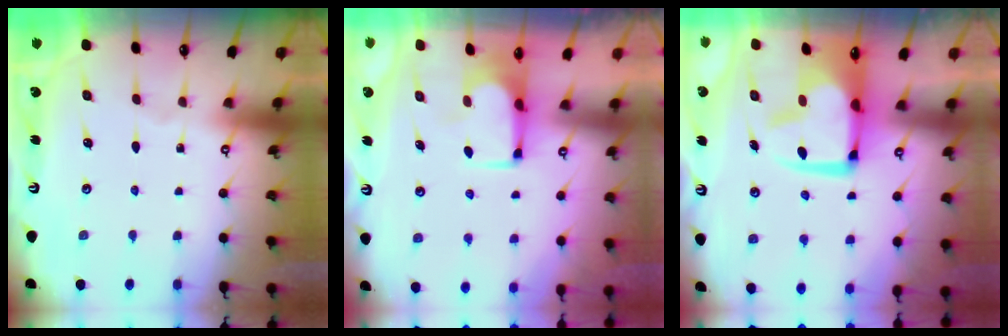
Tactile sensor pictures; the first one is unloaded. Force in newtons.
{"total": 1.5, "press": 1.5, "slide": 0.1}
{"total": 3.8, "press": 3.7, "slide": 1.0}